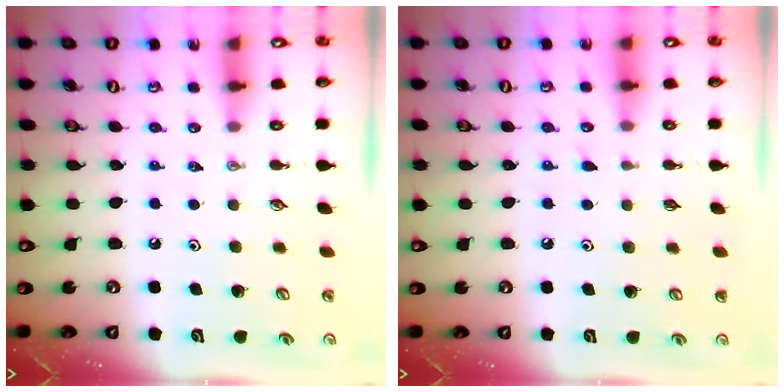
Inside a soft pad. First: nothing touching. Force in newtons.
{"total": 4.5, "press": 4.5, "slide": 0.5}